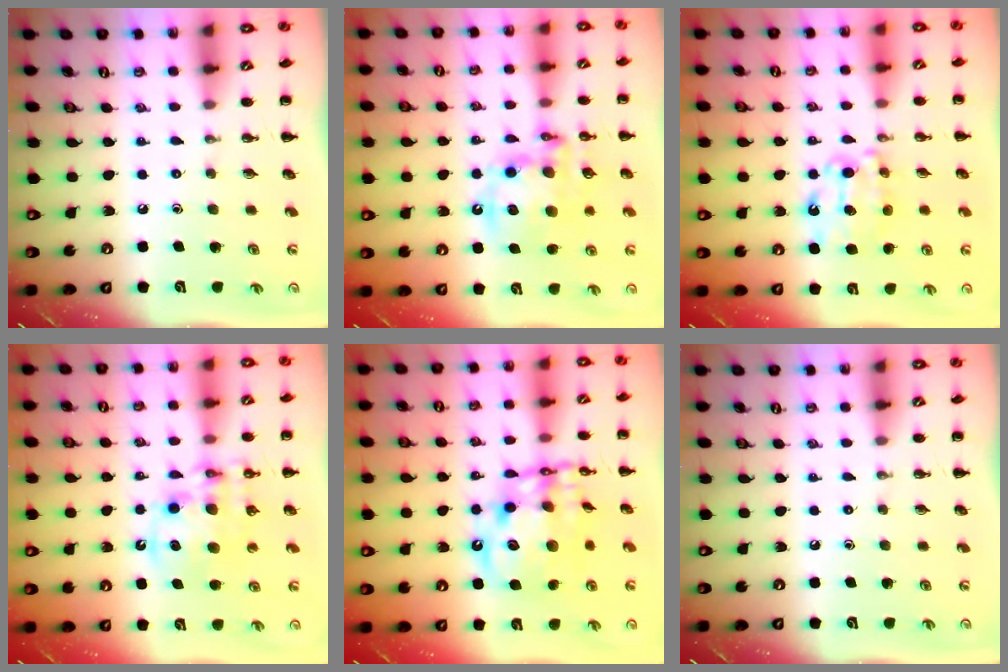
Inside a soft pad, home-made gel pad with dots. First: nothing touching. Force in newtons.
{"total": 15.3, "press": 14.9, "slide": 3.3}
{"total": 9.2, "press": 9.1, "slide": 1.0}
{"total": 12.5, "press": 12.1, "slide": 2.9}
{"total": 16.4, "press": 15.9, "slide": 4.2}
{"total": 0.0}